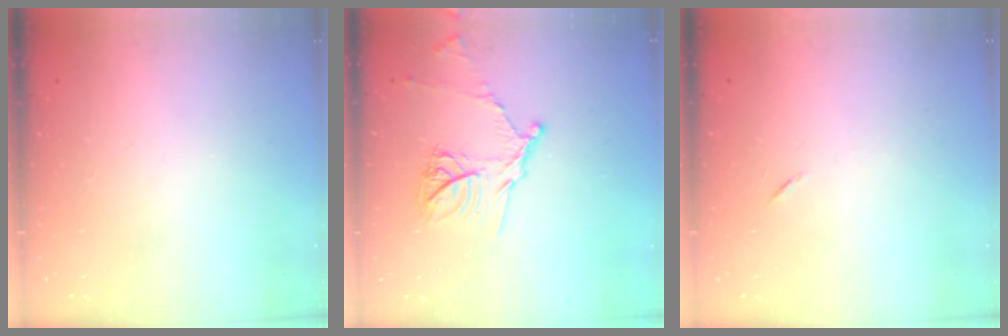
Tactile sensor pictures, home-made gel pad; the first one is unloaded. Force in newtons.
{"total": 13.6, "press": 13.6, "slide": 1.1}
{"total": 4.9, "press": 4.5, "slide": 1.9}